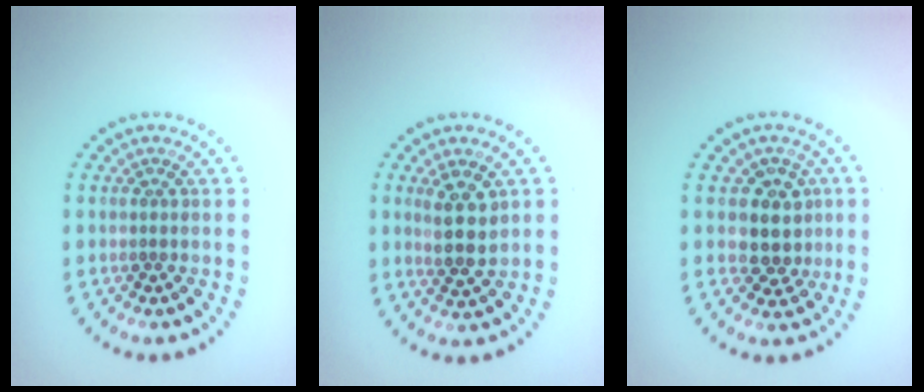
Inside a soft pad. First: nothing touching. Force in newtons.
{"total": 3.0, "press": 2.8, "slide": 1.2}
{"total": 3.4, "press": 3.0, "slide": 1.5}